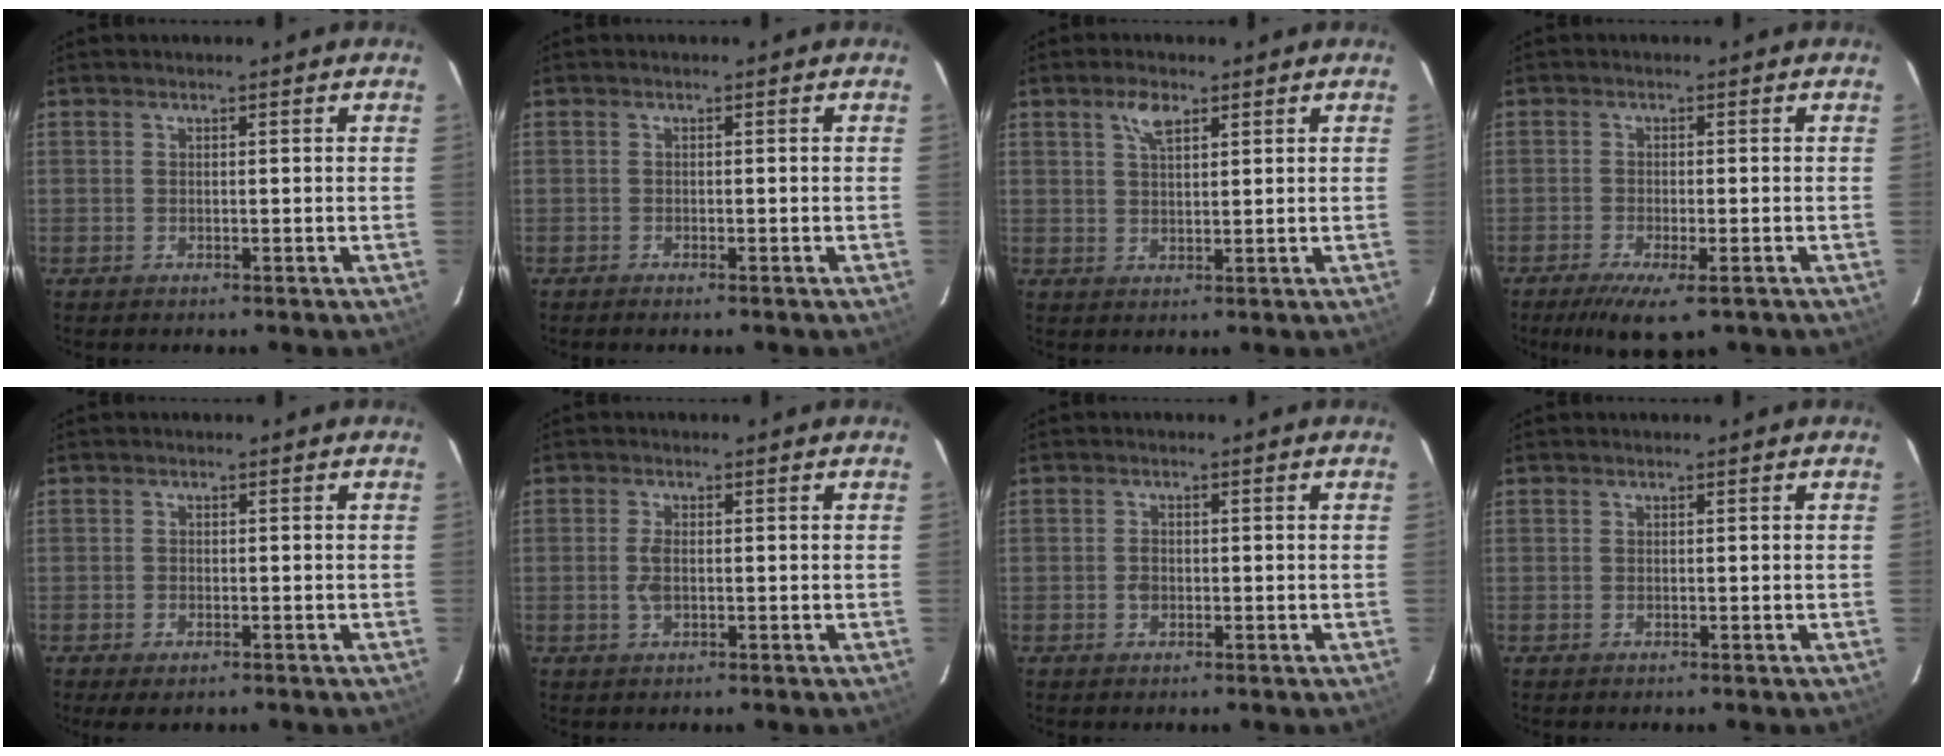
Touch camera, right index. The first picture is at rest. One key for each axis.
{"total": 0.9, "fx": -0.7, "fy": 0.1, "fz": 0.4, "tx": -0.011, "ty": -0.001, "tz": -0.015}
{"total": 3.7, "fx": 2.1, "fy": 1.6, "fz": 2.6, "tx": -0.049, "ty": 0.008, "tz": 0.040}
{"total": 7.4, "fx": -4.9, "fy": 1.9, "fz": 5.2, "tx": -0.113, "ty": -0.027, "tz": -0.080}
{"total": 2.5, "fx": -1.6, "fy": 1.3, "fz": 1.4, "tx": -0.032, "ty": -0.006, "tz": -0.028}
{"total": 2.5, "fx": -0.3, "fy": 1.2, "fz": 2.2, "tx": -0.045, "ty": 0.002, "tz": -0.004}
{"total": 1.6, "fx": -0.4, "fy": 1.3, "fz": 0.8, "tx": -0.014, "ty": 0.005, "tz": -0.008}
{"total": 0.0}